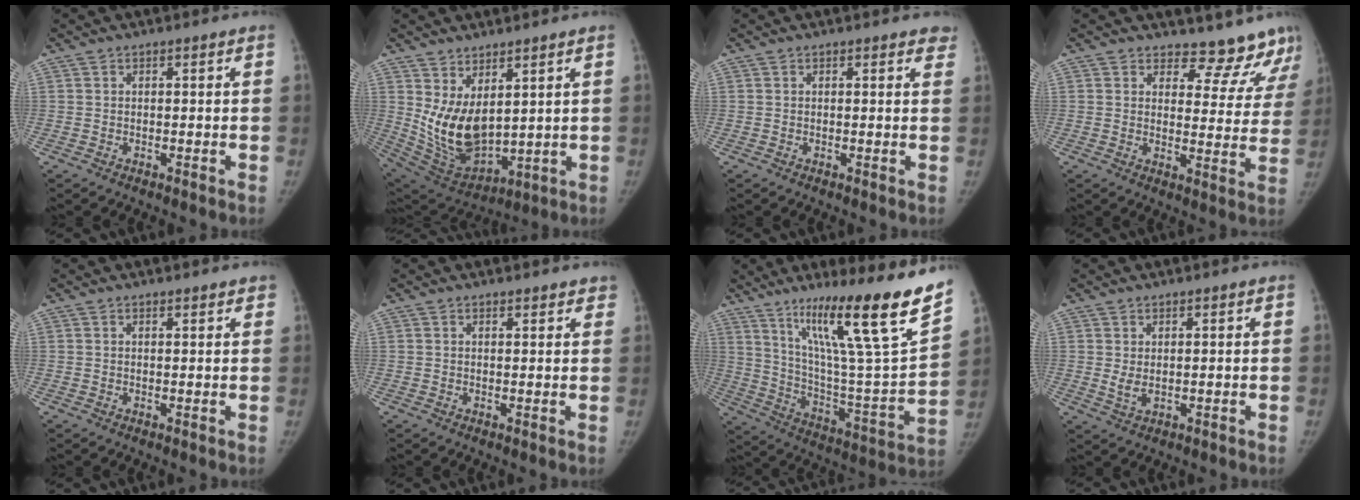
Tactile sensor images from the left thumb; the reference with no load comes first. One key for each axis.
{"total": 12.5, "fx": 3.5, "fy": 6.5, "fz": 10.1, "tx": -0.170, "ty": -0.038, "tz": 0.094}
{"total": 2.2, "fx": 1.8, "fy": 0.9, "fz": 0.8, "tx": 0.012, "ty": -0.004, "tz": 0.008}
{"total": 11.9, "fx": 11.0, "fy": 4.4, "fz": 1.0, "tx": 0.042, "ty": -0.091, "tz": 0.113}
{"total": 1.5, "fx": 1.3, "fy": 0.5, "fz": 0.6, "tx": -0.002, "ty": -0.004, "tz": 0.016}
{"total": 2.7, "fx": 2.3, "fy": 1.0, "fz": 0.9, "tx": 0.012, "ty": -0.006, "tz": 0.022}
{"total": 27.8, "fx": 17.5, "fy": 2.5, "fz": 21.4, "tx": -0.315, "ty": -0.070, "tz": 0.295}
{"total": 2.4, "fx": 0.5, "fy": 1.1, "fz": 2.1, "tx": -0.037, "ty": -0.007, "tz": 0.016}